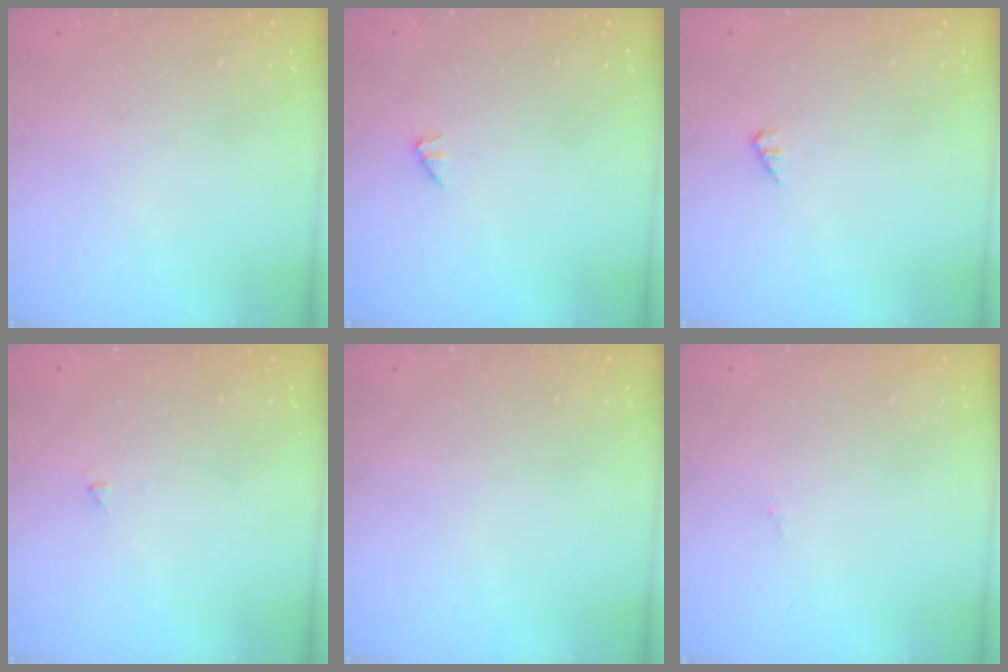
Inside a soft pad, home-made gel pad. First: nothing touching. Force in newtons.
{"total": 0.0}
{"total": 1.6, "press": 1.6, "slide": 0.2}
{"total": 1.0, "press": 1.0, "slide": 0.2}
{"total": 0.0}
{"total": 0.0}